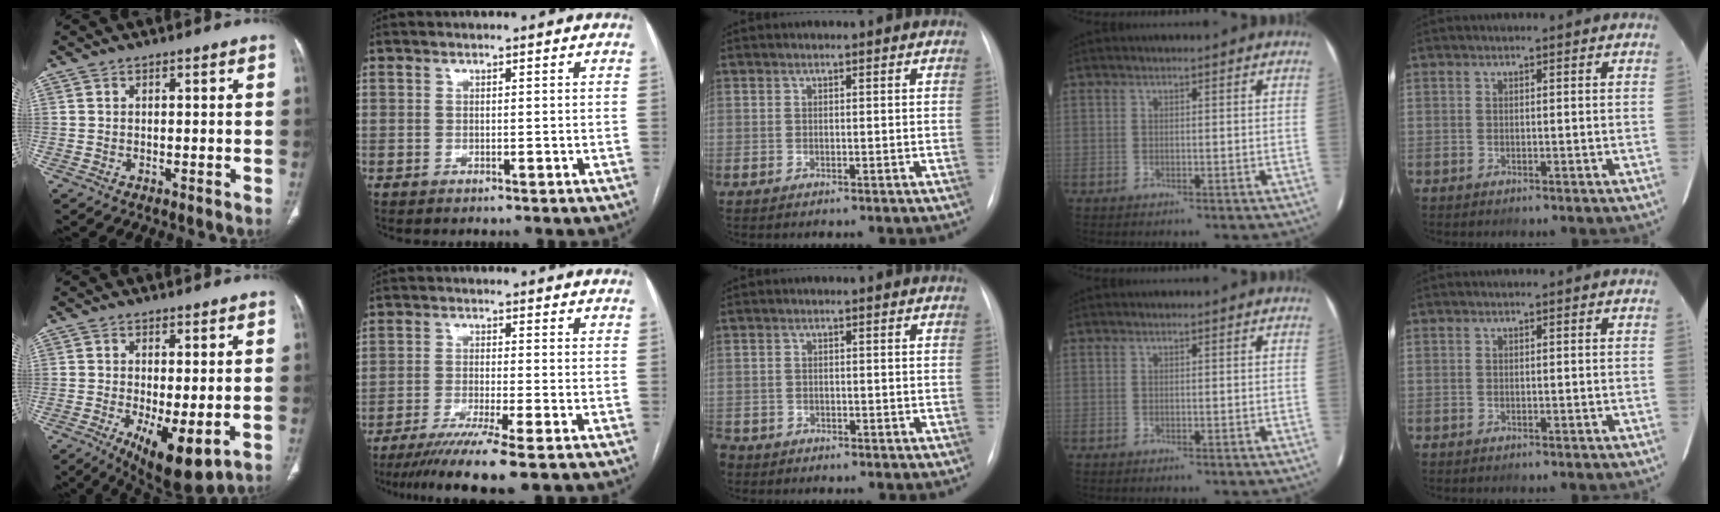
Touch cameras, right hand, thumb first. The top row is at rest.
{"thumb": {"total": 10.1, "force": [-2.5, 3.7, 9.1], "torque": [-0.144, -0.025, -0.028]}, "index": {"total": 9.6, "force": [-6.9, -1.1, 6.6], "torque": [-0.097, -0.026, -0.109]}, "middle": {"total": 4.1, "force": [-2.9, 2.8, 0.8], "torque": [-0.024, 0.000, -0.049]}}